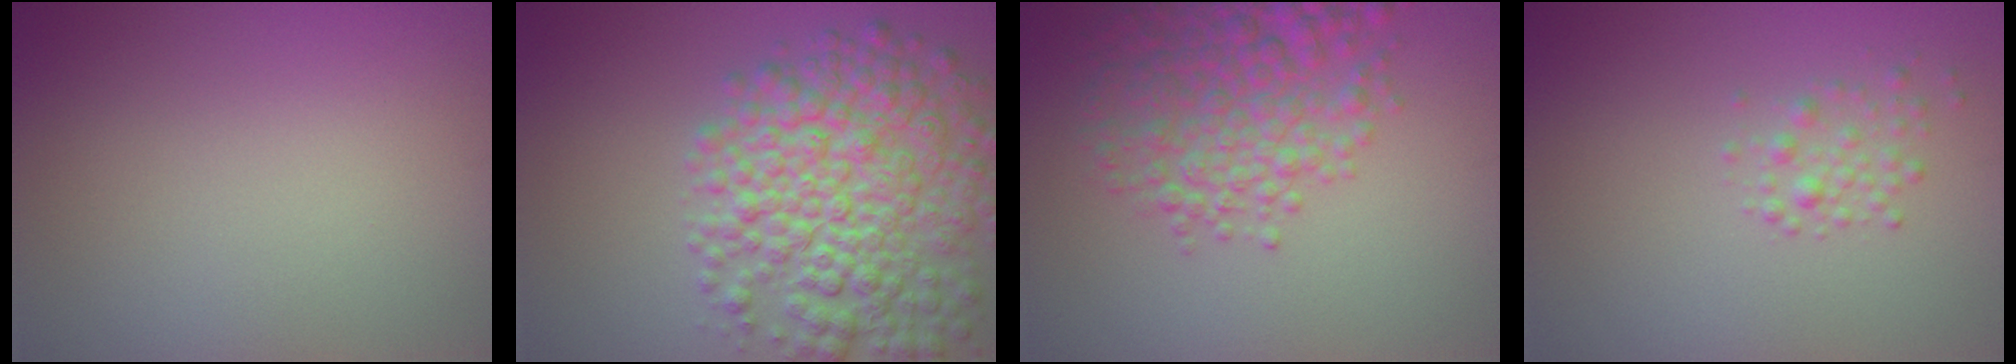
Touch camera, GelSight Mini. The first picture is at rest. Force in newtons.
{"total": 8.5, "press": 8.5, "slide": 0.3}
{"total": 6.4, "press": 6.4, "slide": 0.2}
{"total": 1.4, "press": 1.4, "slide": 0.0}